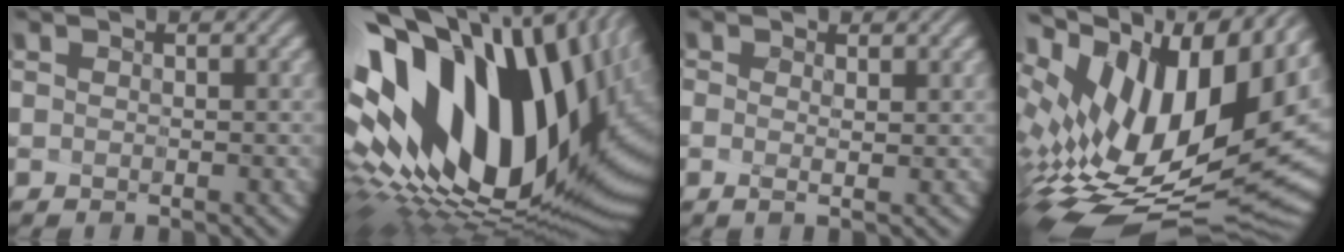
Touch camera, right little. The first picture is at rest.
{"total": 19.9, "force": [2.7, 10.0, 17.0], "torque": [-0.311, -0.071, 0.075]}
{"total": 0.6, "force": [-0.1, -0.5, 0.3], "torque": [-0.004, -0.017, 0.010]}
{"total": 15.8, "force": [4.9, 7.5, 13.0], "torque": [-0.209, 0.012, 0.104]}